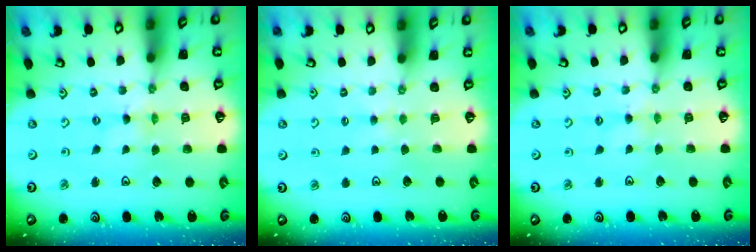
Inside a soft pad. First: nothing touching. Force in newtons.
{"total": 2.5, "press": 2.5, "slide": 0.4}
{"total": 2.0, "press": 1.9, "slide": 0.3}